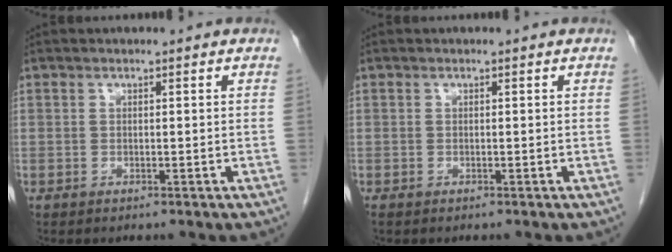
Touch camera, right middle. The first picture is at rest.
{"total": 0.0}